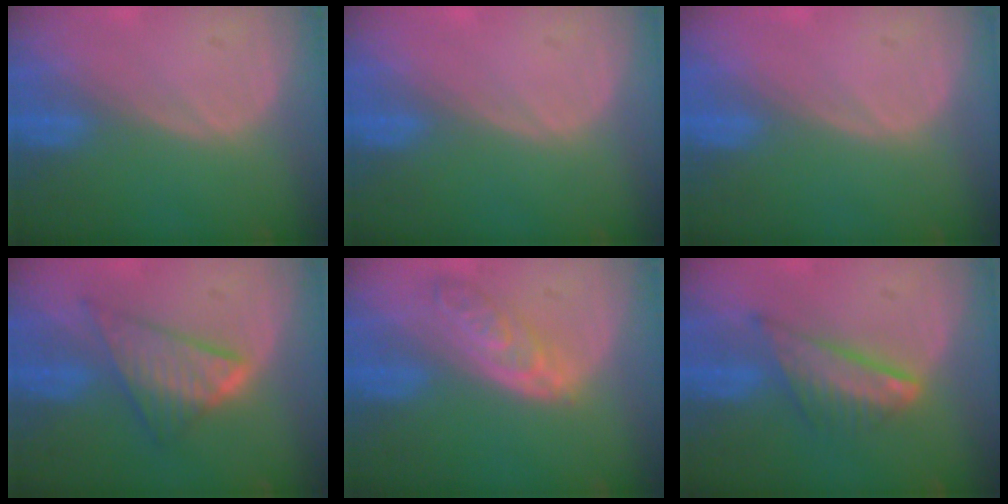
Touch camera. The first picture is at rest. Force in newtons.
{"total": 0.0}
{"total": 0.0}
{"total": 7.0, "press": 7.0, "slide": 0.2}
{"total": 5.4, "press": 5.2, "slide": 1.5}
{"total": 7.5, "press": 6.4, "slide": 3.9}